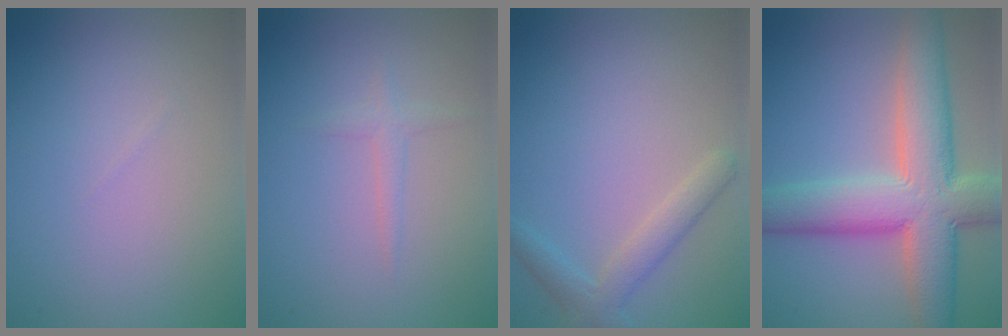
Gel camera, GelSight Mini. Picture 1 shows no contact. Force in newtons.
{"total": 1.1, "press": 1.1, "slide": 0.1}
{"total": 2.6, "press": 2.6, "slide": 0.1}
{"total": 10.2, "press": 10.2, "slide": 0.9}